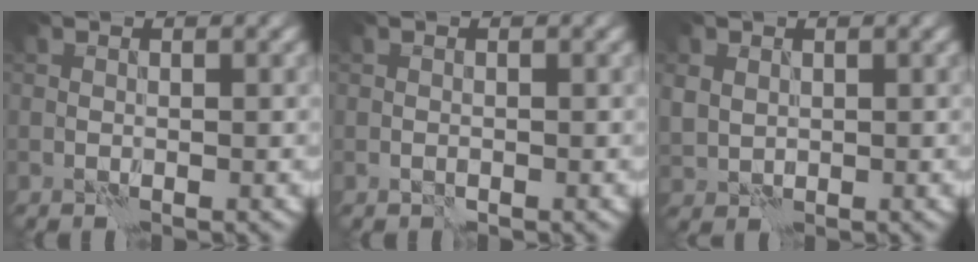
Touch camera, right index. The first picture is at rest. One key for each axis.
{"total": 0.0}
{"total": 1.9, "fx": 0.7, "fy": 1.6, "fz": 0.7, "tx": -0.020, "ty": -0.001, "tz": 0.014}